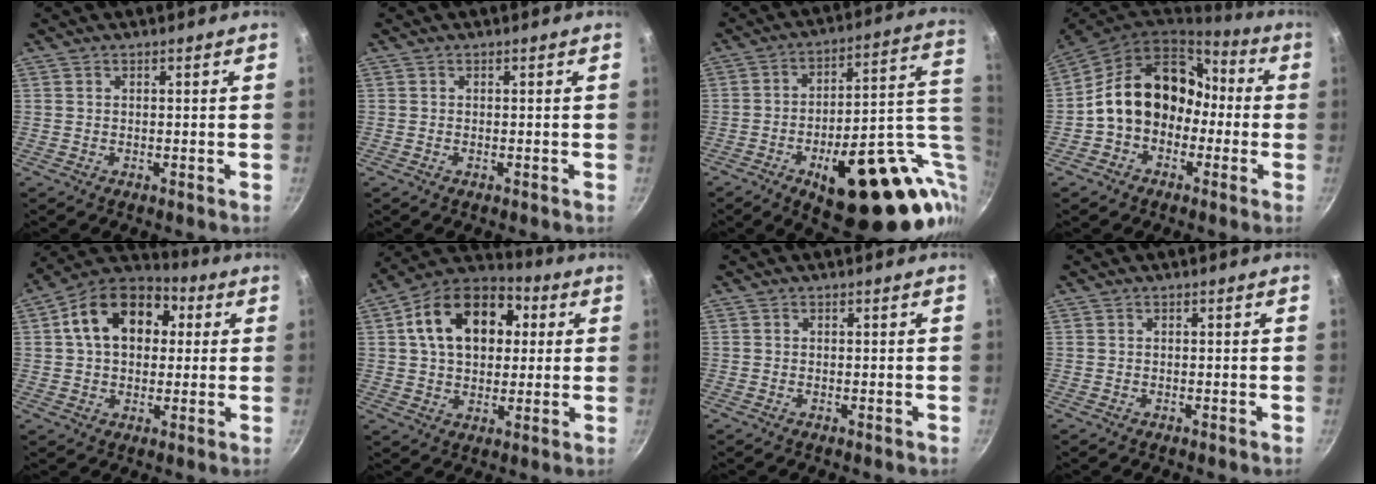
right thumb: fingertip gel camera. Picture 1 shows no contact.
{"total": 0.0}
{"total": 29.2, "force": [-6.4, 13.0, 25.4], "torque": [-0.291, 0.018, -0.068]}
{"total": 16.2, "force": [-1.3, 12.9, 9.7], "torque": [-0.122, 0.070, -0.030]}
{"total": 16.7, "force": [3.8, 11.9, 11.1], "torque": [-0.156, 0.026, 0.044]}
{"total": 18.7, "force": [4.4, 12.9, 12.8], "torque": [-0.186, 0.022, 0.055]}
{"total": 0.0}
{"total": 0.0}